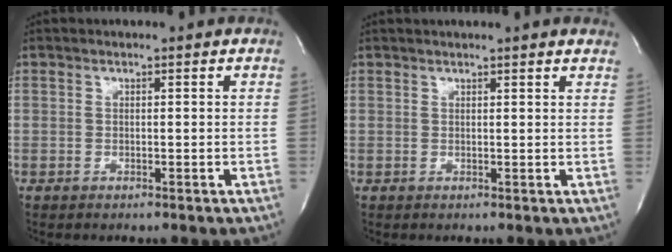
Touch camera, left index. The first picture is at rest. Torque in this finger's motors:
{"motor_torque": [0.00, -0.31, 0.74, 0.12]}